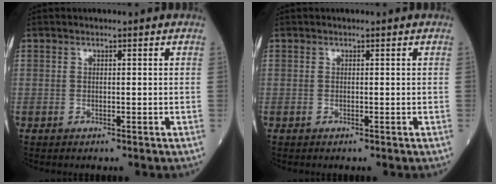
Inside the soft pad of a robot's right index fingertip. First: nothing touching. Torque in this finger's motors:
{"motor_torque": [0.00, 0.00, 0.00, 0.00]}